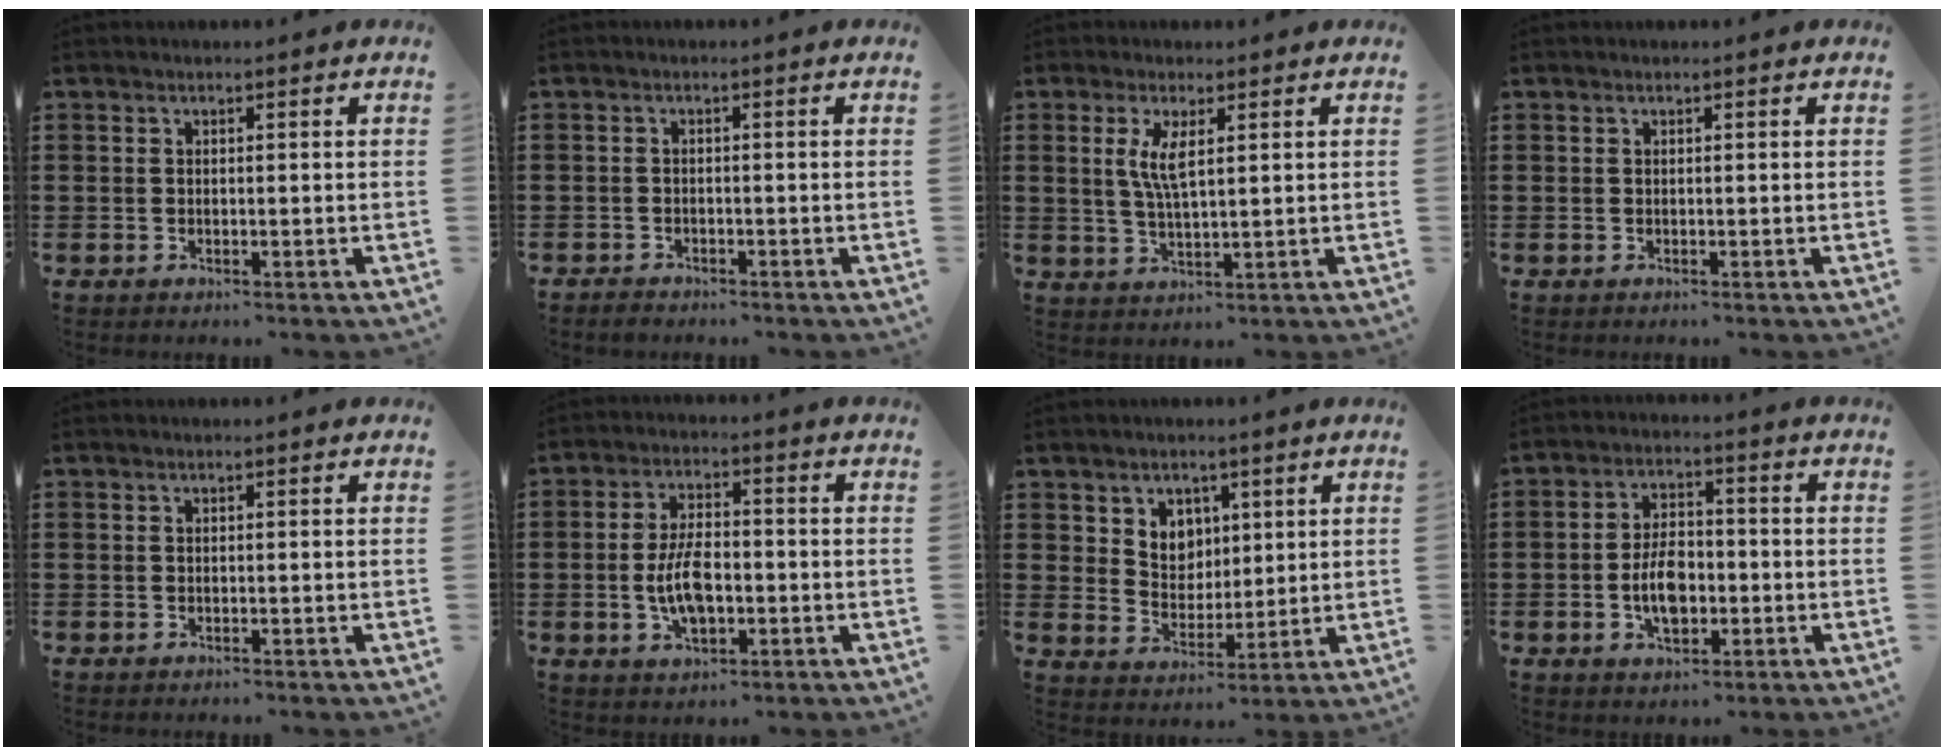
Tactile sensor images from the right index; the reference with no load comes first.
{"total": 1.2, "force": [-1.2, 0.3, 0.0], "torque": [-0.003, 0.003, -0.027]}
{"total": 4.7, "force": [1.5, 1.2, 4.3], "torque": [-0.090, 0.002, 0.024]}
{"total": 0.0}
{"total": 0.0}
{"total": 7.3, "force": [-1.4, 3.4, 6.4], "torque": [-0.139, -0.003, -0.028]}
{"total": 5.0, "force": [2.8, 4.1, 0.7], "torque": [-0.029, 0.004, 0.050]}
{"total": 6.5, "force": [-1.5, 3.6, 5.2], "torque": [-0.093, -0.004, -0.031]}